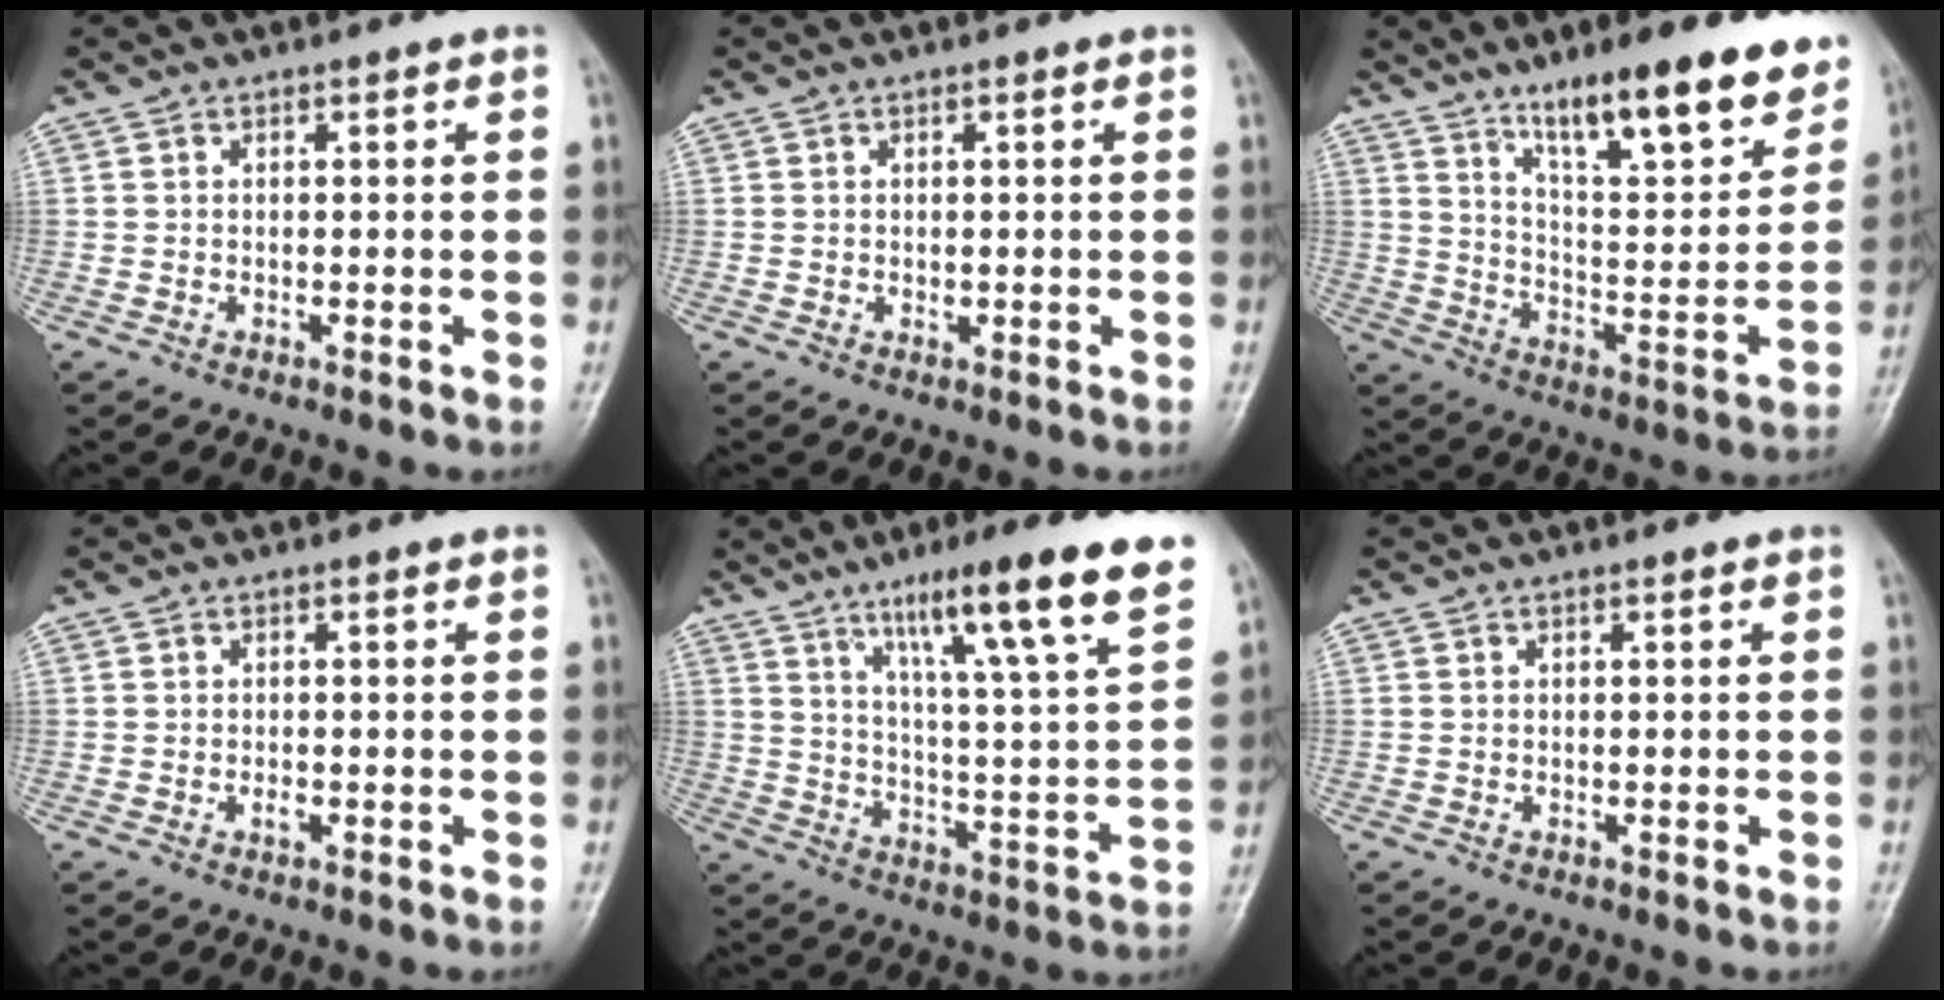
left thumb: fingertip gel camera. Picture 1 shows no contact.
{"total": 0.7, "force": [0.2, 0.4, 0.5], "torque": [-0.006, -0.001, 0.005]}
{"total": 20.6, "force": [13.7, 5.4, 14.4], "torque": [-0.173, -0.068, 0.219]}
{"total": 1.1, "force": [-0.4, 0.6, 0.8], "torque": [-0.013, 0.001, -0.005]}
{"total": 19.4, "force": [11.9, 1.6, 15.2], "torque": [-0.212, -0.048, 0.182]}
{"total": 0.0}